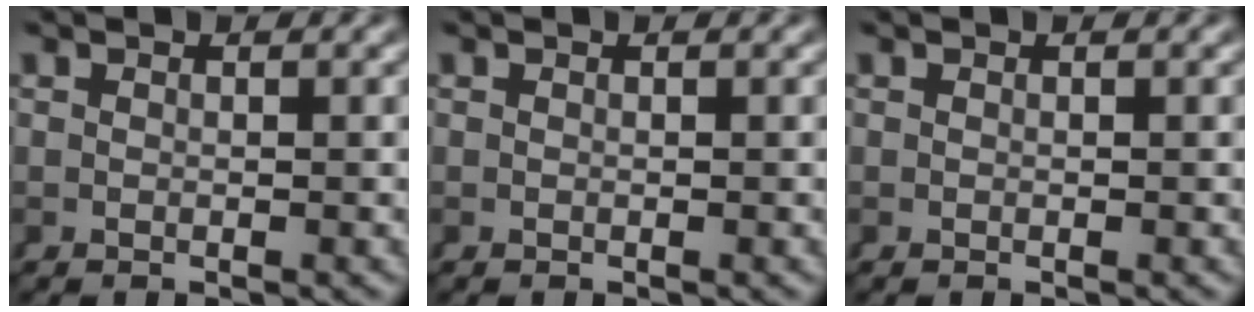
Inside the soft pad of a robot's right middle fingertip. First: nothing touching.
{"total": 0.0}
{"total": 0.0}